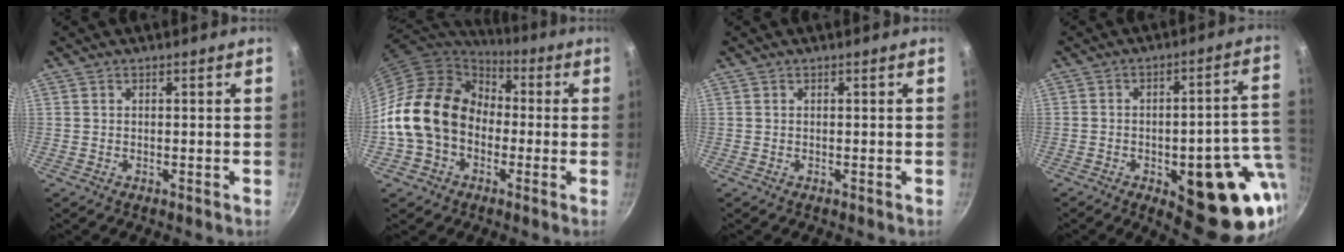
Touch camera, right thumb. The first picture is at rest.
{"total": 18.1, "force": [-1.9, 14.4, 10.9], "torque": [-0.165, 0.052, -0.042]}
{"total": 0.0}
{"total": 22.0, "force": [-6.1, 9.0, 19.2], "torque": [-0.175, 0.011, -0.073]}